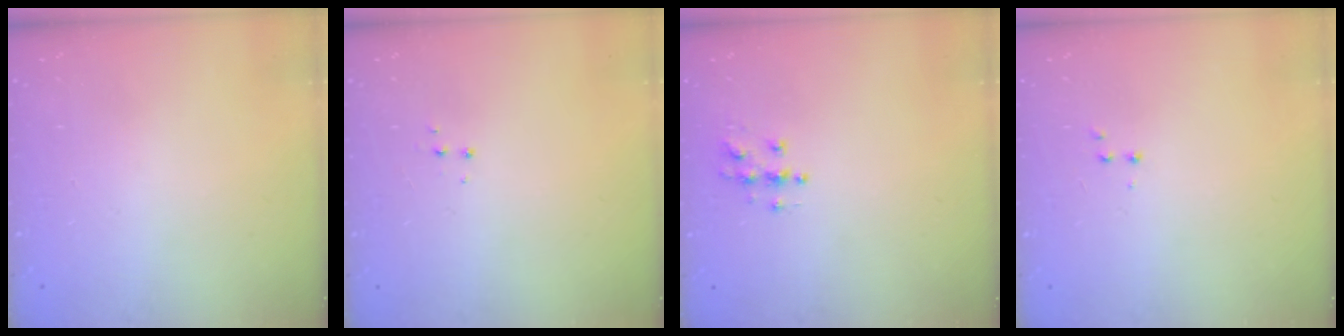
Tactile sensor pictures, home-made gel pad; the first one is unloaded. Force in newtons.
{"total": 3.9, "press": 3.9, "slide": 0.5}
{"total": 5.7, "press": 5.7, "slide": 0.4}
{"total": 2.6, "press": 2.5, "slide": 0.6}